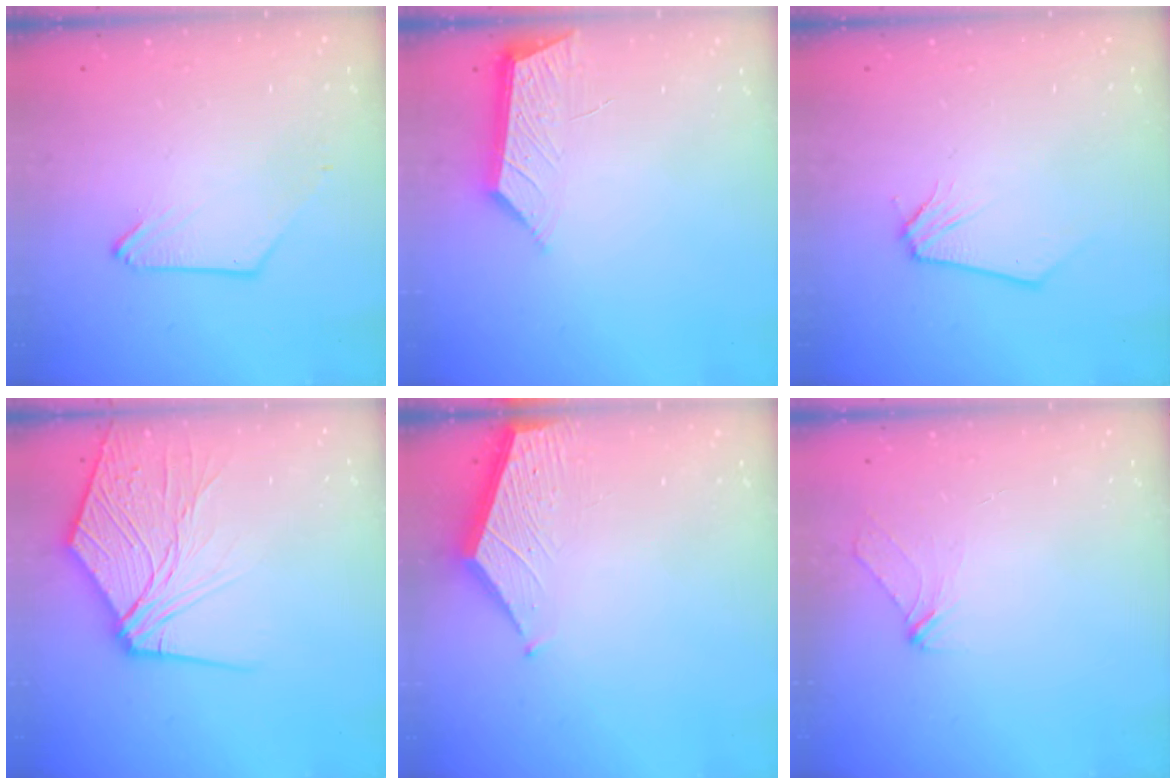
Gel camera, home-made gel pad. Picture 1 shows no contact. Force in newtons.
{"total": 5.6, "press": 5.5, "slide": 0.7}
{"total": 0.0}
{"total": 11.8, "press": 11.7, "slide": 1.5}
{"total": 3.5, "press": 3.5, "slide": 0.4}
{"total": 3.8, "press": 3.6, "slide": 1.0}